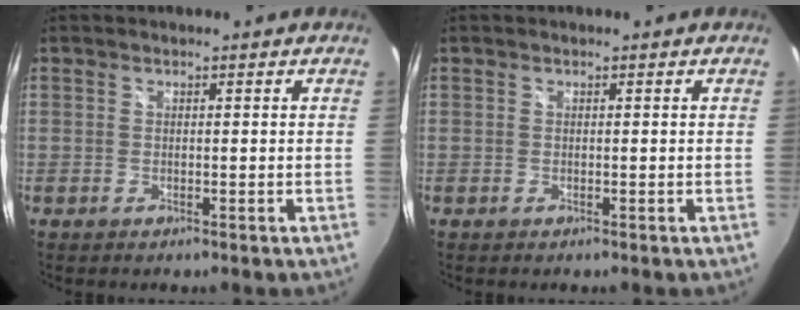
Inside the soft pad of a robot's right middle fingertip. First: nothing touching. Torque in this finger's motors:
{"motor_torque": [0.00, 0.00, 0.00, 0.00]}